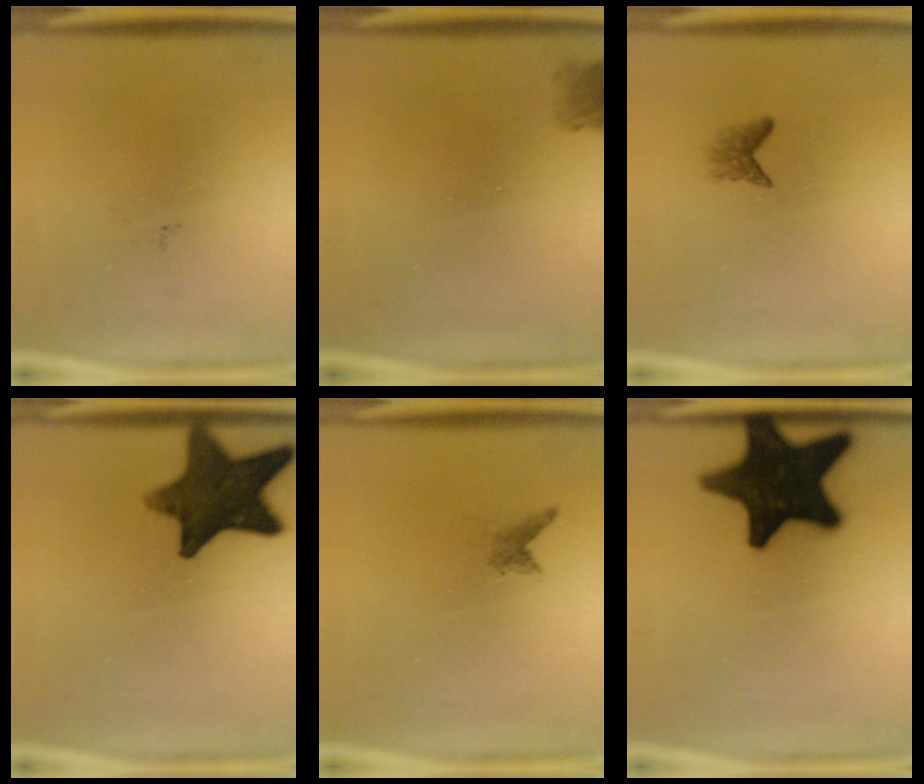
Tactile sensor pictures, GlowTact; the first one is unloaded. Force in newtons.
{"total": 2.1}
{"total": 1.6}
{"total": 14.0}
{"total": 1.0}
{"total": 19.1}